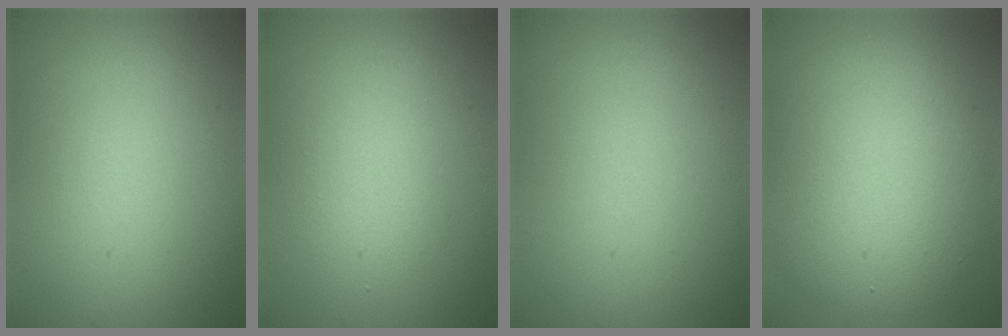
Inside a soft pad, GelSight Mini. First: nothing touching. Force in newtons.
{"total": 2.2, "press": 2.2, "slide": 0.1}
{"total": 0.0}
{"total": 7.1, "press": 7.1, "slide": 0.3}